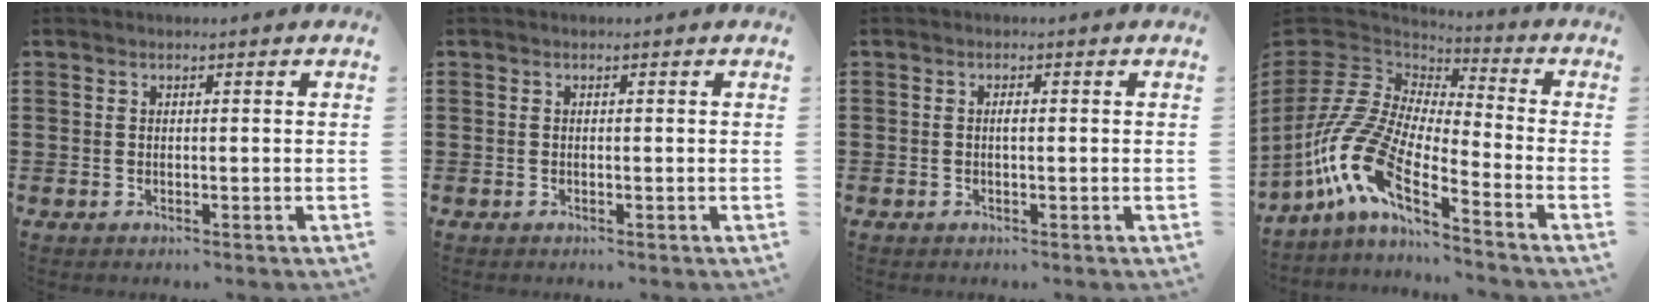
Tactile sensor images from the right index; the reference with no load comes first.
{"total": 0.0}
{"total": 0.9, "force": [0.0, 0.2, 0.8], "torque": [-0.017, -0.001, -0.001]}
{"total": 12.8, "force": [-7.6, 4.4, 9.4], "torque": [-0.249, -0.019, -0.171]}